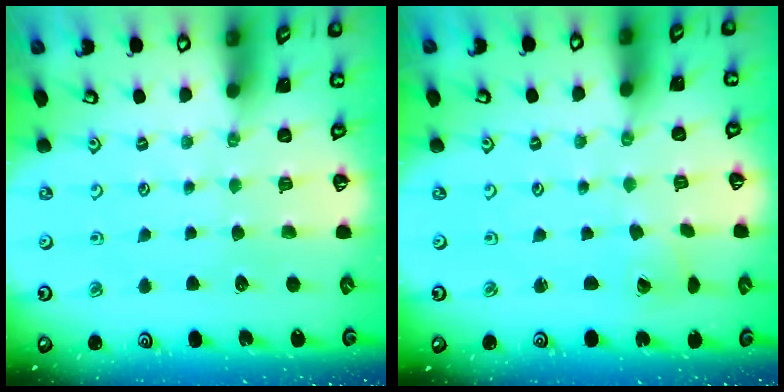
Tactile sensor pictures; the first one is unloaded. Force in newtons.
{"total": 2.1, "press": 2.1, "slide": 0.1}